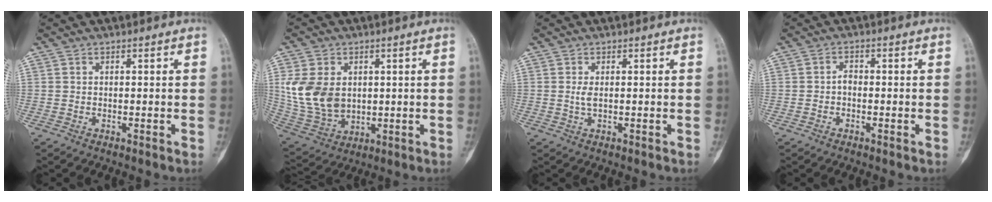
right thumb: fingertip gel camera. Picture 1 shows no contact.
{"total": 13.0, "force": [2.1, 9.5, 8.6], "torque": [-0.157, -0.009, 0.061]}
{"total": 1.6, "force": [0.2, 0.5, 1.5], "torque": [-0.036, -0.002, 0.009]}
{"total": 1.6, "force": [-0.4, 1.1, 1.1], "torque": [-0.011, 0.005, -0.011]}